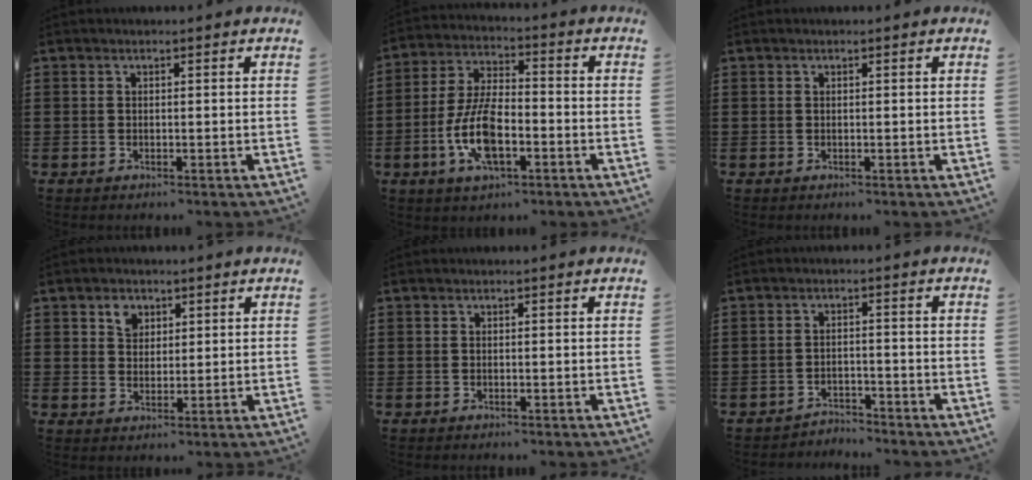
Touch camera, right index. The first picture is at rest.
{"total": 9.9, "force": [-3.2, 4.3, 8.4], "torque": [-0.192, -0.005, -0.064]}
{"total": 0.0}
{"total": 3.0, "force": [1.8, 2.2, 1.0], "torque": [-0.020, 0.005, 0.032]}
{"total": 0.0}
{"total": 2.7, "force": [-2.7, 0.3, -0.2], "torque": [-0.007, 0.001, -0.058]}